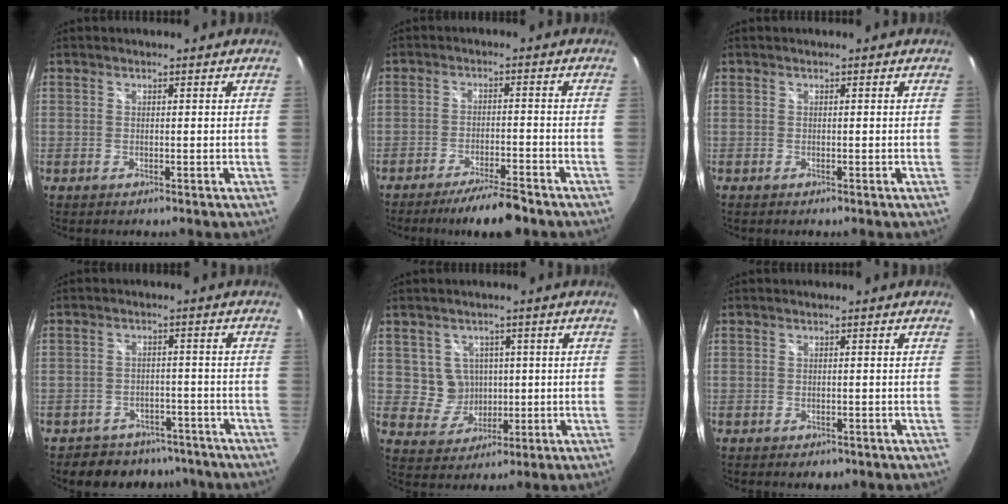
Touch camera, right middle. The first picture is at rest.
{"total": 8.1, "force": [-6.8, 0.7, 4.2], "torque": [-0.082, -0.005, -0.108]}
{"total": 0.0}
{"total": 9.6, "force": [-7.8, 5.5, 1.7], "torque": [-0.042, 0.019, -0.097]}
{"total": 5.9, "force": [0.8, 5.8, 1.0], "torque": [-0.028, 0.011, 0.029]}
{"total": 2.0, "force": [-1.2, 1.4, 0.9], "torque": [-0.017, -0.008, -0.014]}